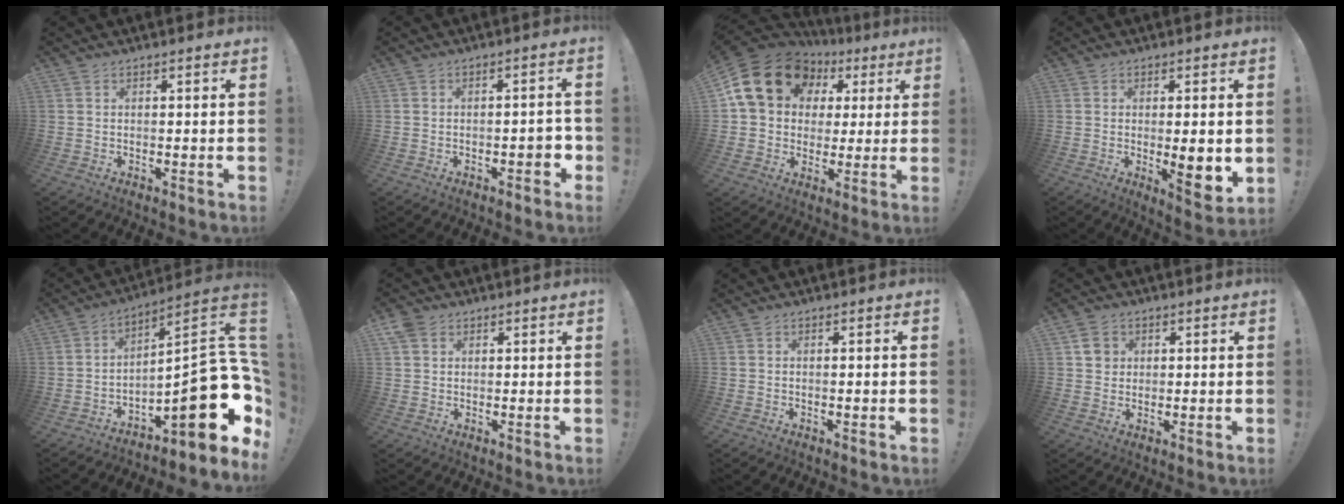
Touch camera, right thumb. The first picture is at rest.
{"total": 4.2, "force": [-1.9, 2.0, 3.1], "torque": [-0.040, 0.011, -0.032]}
{"total": 19.6, "force": [7.2, 15.0, 10.3], "torque": [-0.168, -0.020, 0.151]}
{"total": 9.0, "force": [-0.2, 1.9, 8.8], "torque": [-0.104, -0.015, -0.002]}
{"total": 20.6, "force": [-5.6, 6.8, 18.6], "torque": [-0.248, 0.014, -0.085]}
{"total": 5.0, "force": [2.5, 3.9, 1.7], "torque": [-0.027, -0.006, 0.049]}
{"total": 0.9, "force": [-0.2, 0.0, 0.9], "torque": [-0.017, 0.001, -0.004]}
{"total": 4.8, "force": [1.7, 4.4, 0.9], "torque": [-0.004, 0.002, 0.031]}